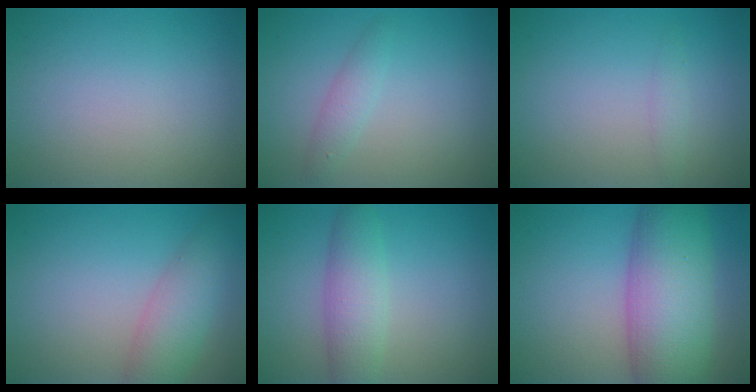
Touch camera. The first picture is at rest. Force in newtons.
{"total": 1.6, "press": 1.6, "slide": 0.1}
{"total": 1.0, "press": 1.0, "slide": 0.0}
{"total": 4.3, "press": 4.3, "slide": 0.1}
{"total": 4.0, "press": 4.0, "slide": 0.0}
{"total": 11.2, "press": 11.2, "slide": 0.4}